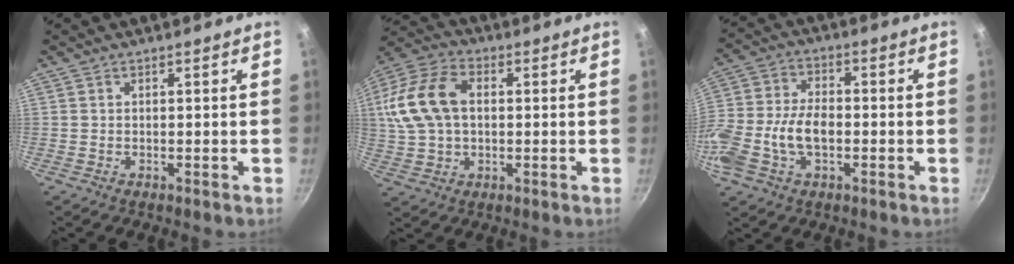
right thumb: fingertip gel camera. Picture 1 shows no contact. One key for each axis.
{"total": 15.5, "fx": 2.1, "fy": 10.4, "fz": 11.4, "tx": -0.221, "ty": 0.024, "tz": 0.031}
{"total": 12.7, "fx": -3.0, "fy": 7.7, "fz": 9.6, "tx": -0.194, "ty": 0.028, "tz": -0.067}